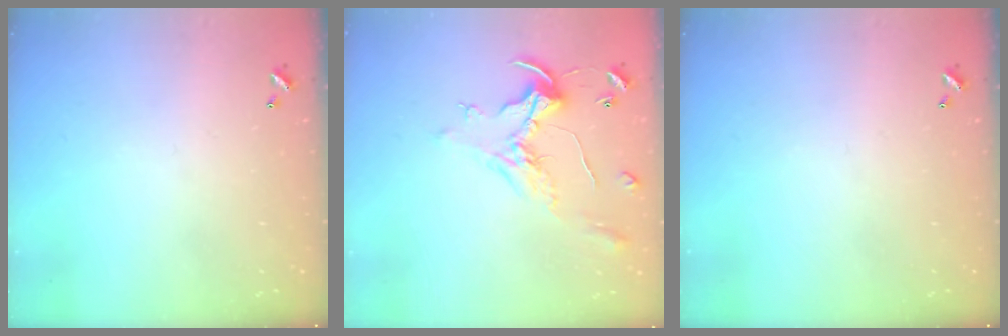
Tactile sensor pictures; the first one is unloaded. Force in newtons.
{"total": 0.8, "press": 0.5, "slide": 0.6}
{"total": 0.0}